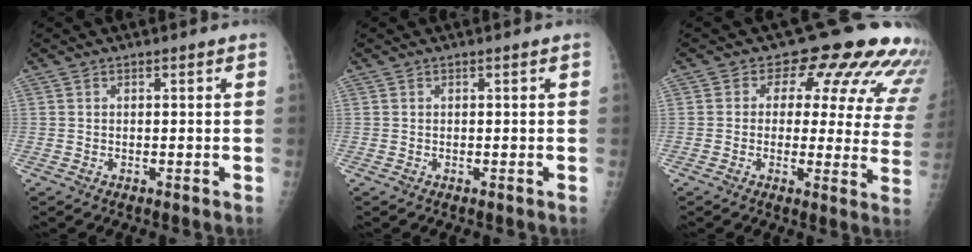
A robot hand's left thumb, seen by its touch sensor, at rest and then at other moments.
{"total": 0.0}
{"total": 16.2, "force": [9.9, 8.7, 9.4], "torque": [-0.056, -0.031, 0.086]}